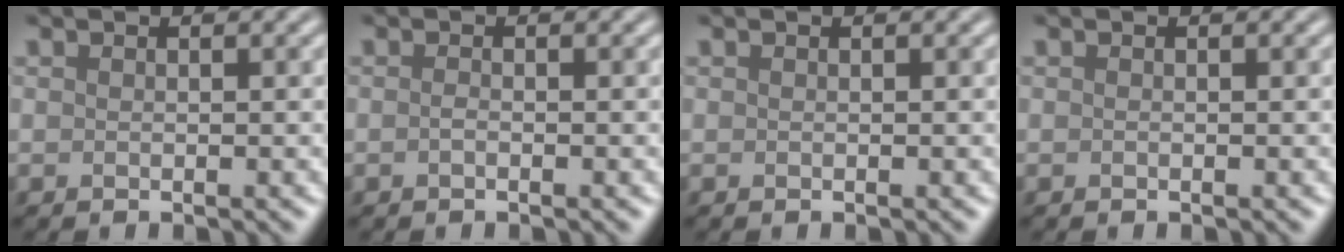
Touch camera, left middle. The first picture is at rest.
{"total": 0.5, "force": [-0.3, 0.2, 0.4], "torque": [-0.011, 0.000, -0.006]}
{"total": 0.0}
{"total": 0.0}